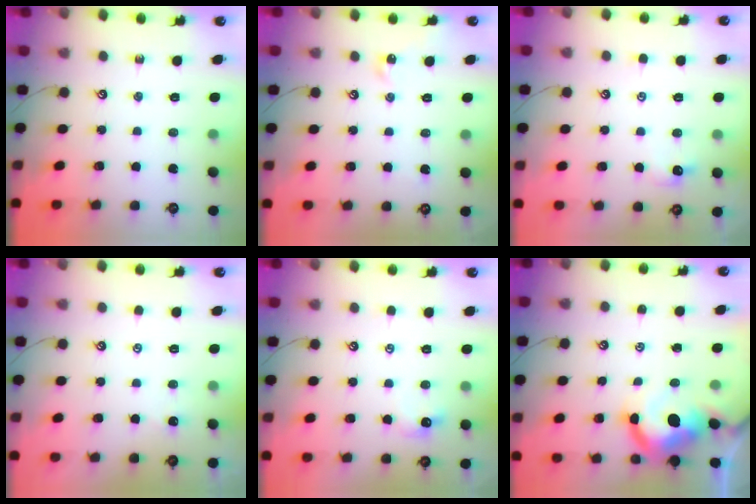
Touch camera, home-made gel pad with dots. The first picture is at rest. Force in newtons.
{"total": 2.9, "press": 2.8, "slide": 0.5}
{"total": 0.7, "press": 0.4, "slide": 0.6}
{"total": 2.5, "press": 2.5, "slide": 0.3}
{"total": 1.4, "press": 1.2, "slide": 0.6}
{"total": 10.1, "press": 10.0, "slide": 1.3}